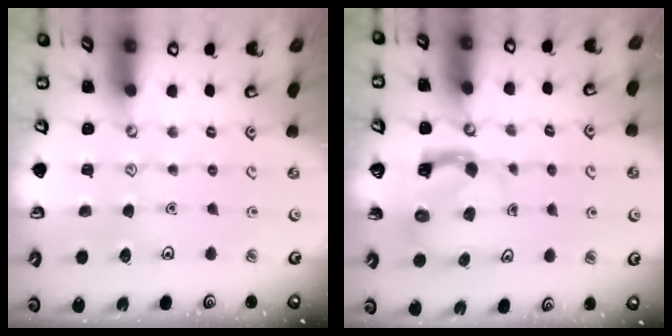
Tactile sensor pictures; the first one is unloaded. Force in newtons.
{"total": 4.4, "press": 4.4, "slide": 0.3}